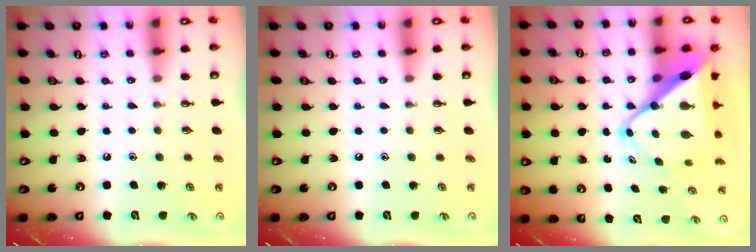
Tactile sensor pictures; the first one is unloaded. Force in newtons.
{"total": 0.0}
{"total": 13.7, "press": 13.6, "slide": 1.1}